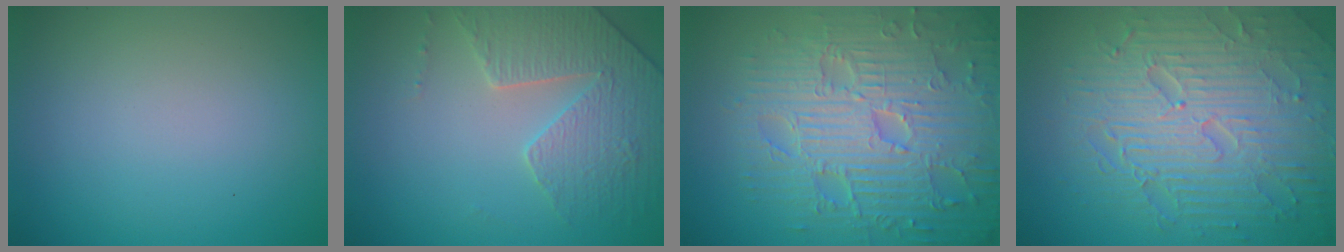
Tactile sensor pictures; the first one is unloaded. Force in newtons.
{"total": 3.4, "press": 3.3, "slide": 1.0}
{"total": 9.4, "press": 6.9, "slide": 6.4}
{"total": 9.0, "press": 6.4, "slide": 6.4}